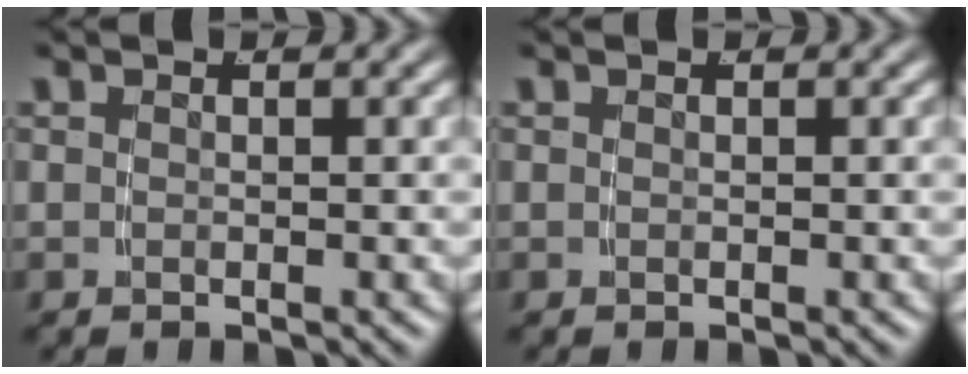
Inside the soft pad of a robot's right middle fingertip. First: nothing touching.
{"total": 0.0}